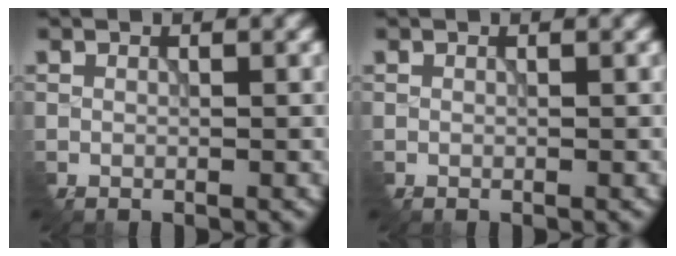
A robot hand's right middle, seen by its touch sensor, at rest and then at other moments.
{"total": 0.0}